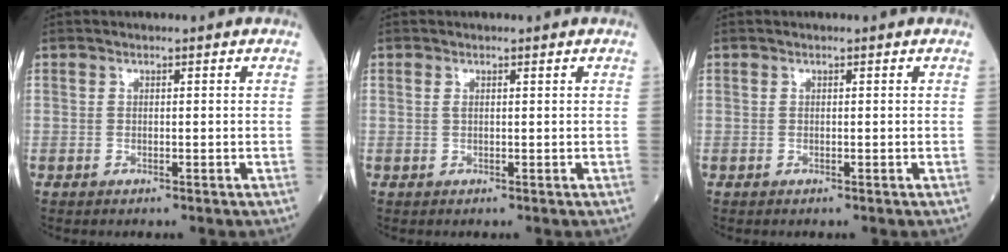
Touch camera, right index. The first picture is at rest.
{"total": 0.6, "force": [0.3, 0.1, 0.5], "torque": [-0.016, 0.003, 0.007]}
{"total": 0.0}